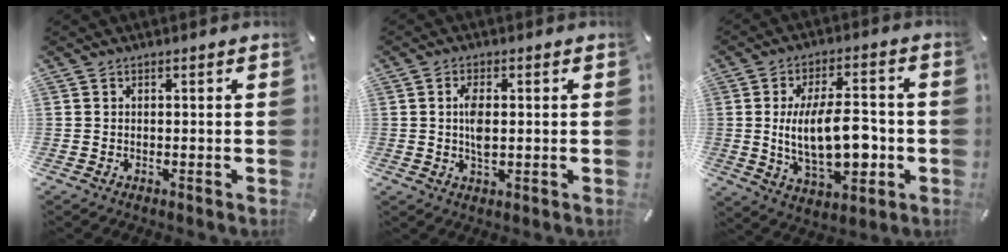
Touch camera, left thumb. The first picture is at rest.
{"total": 4.5, "force": [0.4, 2.0, 4.0], "torque": [-0.097, 0.000, 0.000]}
{"total": 17.8, "force": [-1.1, 9.1, 15.2], "torque": [-0.263, -0.007, -0.019]}